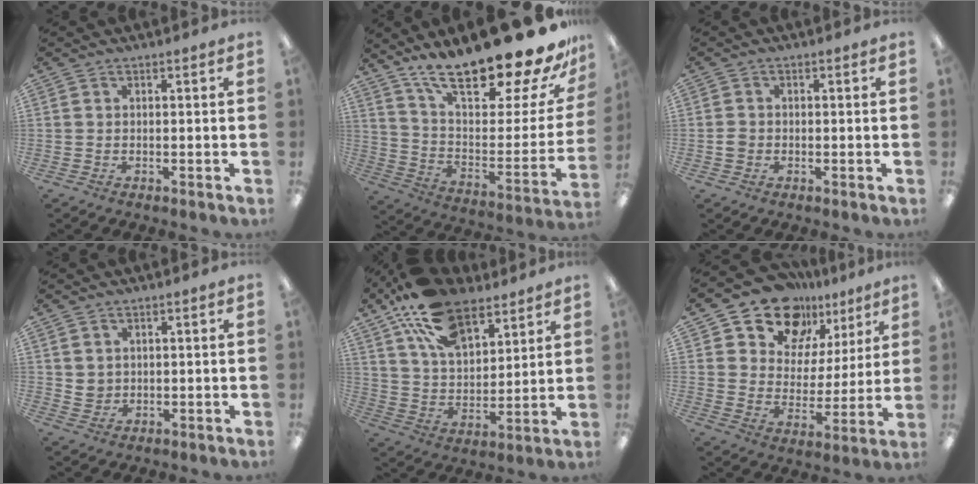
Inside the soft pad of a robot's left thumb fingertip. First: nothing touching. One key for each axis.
{"total": 26.3, "fx": 20.0, "fy": 7.2, "fz": 15.4, "tx": -0.211, "ty": -0.153, "tz": 0.337}
{"total": 1.9, "fx": -0.4, "fy": 1.7, "fz": 0.6, "tx": -0.012, "ty": 0.004, "tz": -0.010}
{"total": 2.9, "fx": 1.4, "fy": 2.5, "fz": 0.4, "tx": -0.005, "ty": -0.001, "tz": 0.025}
{"total": 18.5, "fx": 11.9, "fy": 9.8, "fz": 10.3, "tx": -0.186, "ty": -0.049, "tz": 0.217}
{"total": 16.7, "fx": 12.9, "fy": 9.4, "fz": 4.7, "tx": -0.086, "ty": -0.096, "tz": 0.235}